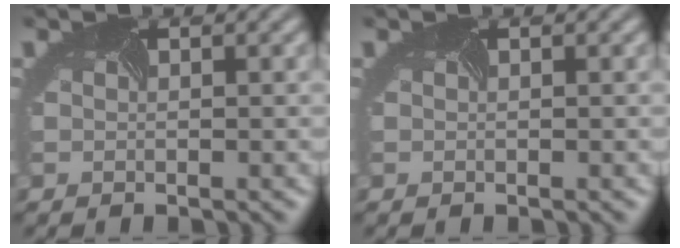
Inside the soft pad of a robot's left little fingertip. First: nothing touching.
{"total": 0.0}